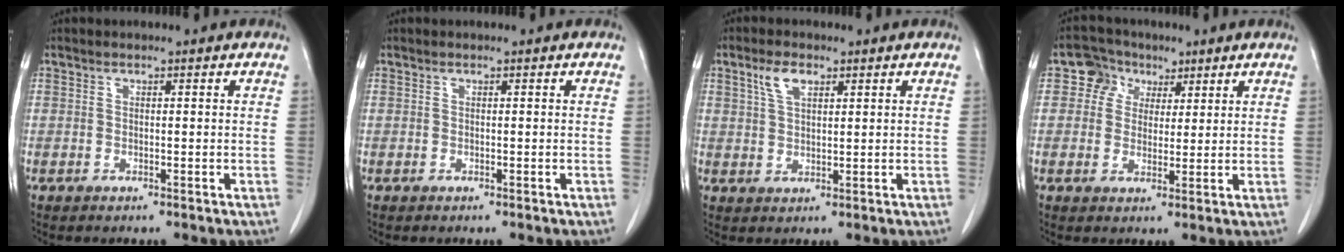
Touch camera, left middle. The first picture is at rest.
{"total": 0.0}
{"total": 3.8, "force": [2.1, 1.7, 2.6], "torque": [-0.059, 0.007, 0.044]}
{"total": 5.1, "force": [2.4, 4.5, 1.0], "torque": [-0.018, 0.021, 0.041]}